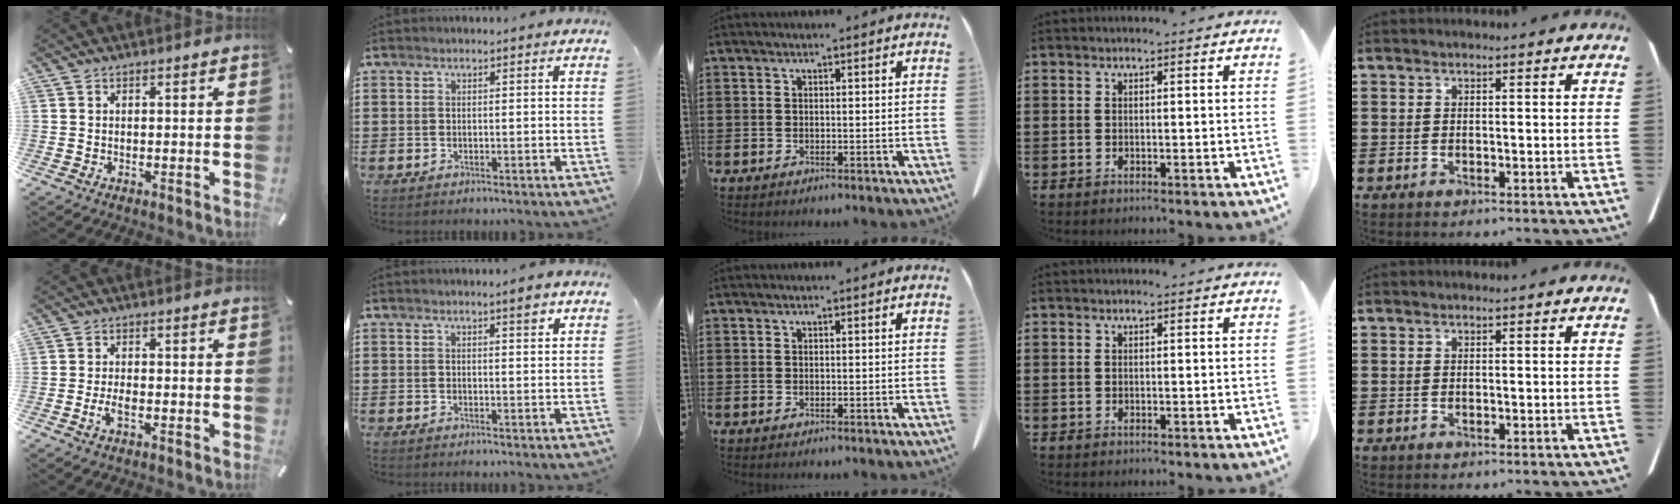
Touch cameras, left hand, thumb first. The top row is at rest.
{"thumb": {"total": 3.2, "force": [-1.2, 1.3, 2.7], "torque": [-0.067, -0.003, -0.026]}, "index": {"total": 2.5, "force": [1.6, 0.3, 1.9], "torque": [-0.023, -0.002, 0.023]}}